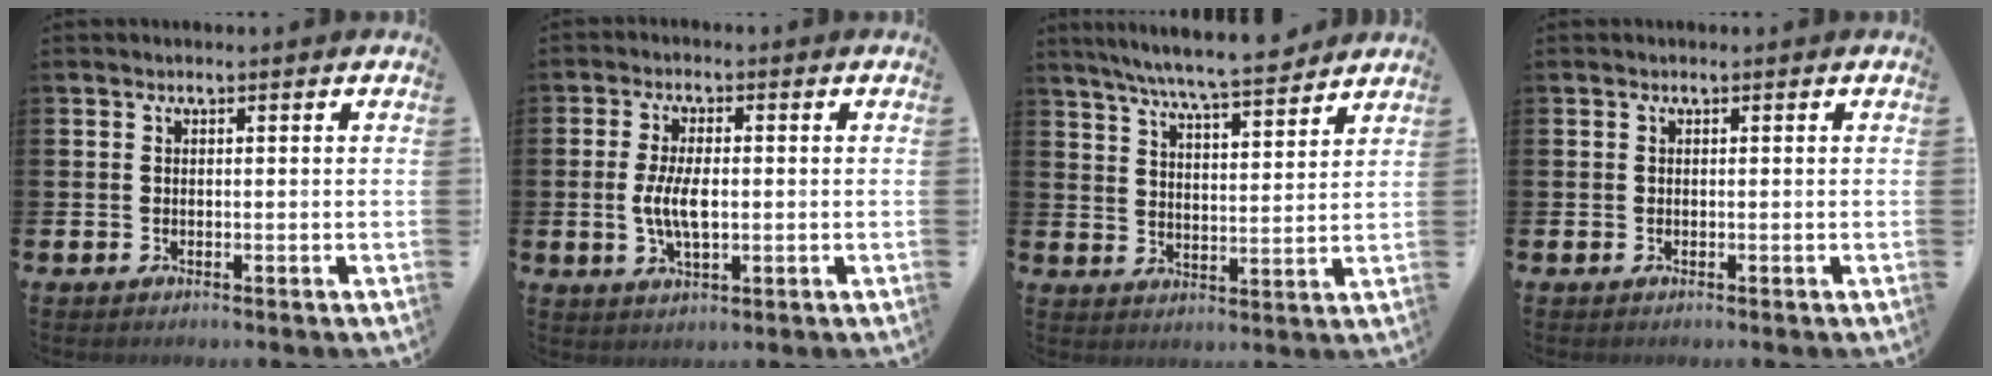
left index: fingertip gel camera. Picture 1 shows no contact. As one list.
[{"total": 5.4, "force": [0.0, 2.4, 4.9], "torque": [-0.100, 0.000, -0.007]}, {"total": 7.9, "force": [7.4, 0.2, 2.7], "torque": [-0.069, -0.045, 0.130]}, {"total": 0.0}]